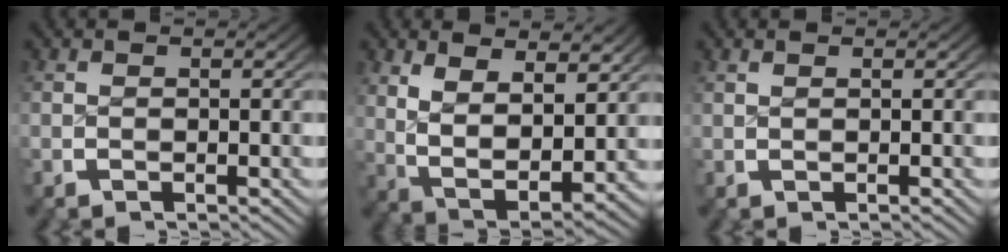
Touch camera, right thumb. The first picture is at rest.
{"total": 8.1, "force": [0.7, 5.2, 6.2], "torque": [-0.139, -0.043, 0.031]}
{"total": 0.6, "force": [0.4, -0.3, 0.3], "torque": [-0.006, 0.001, 0.011]}